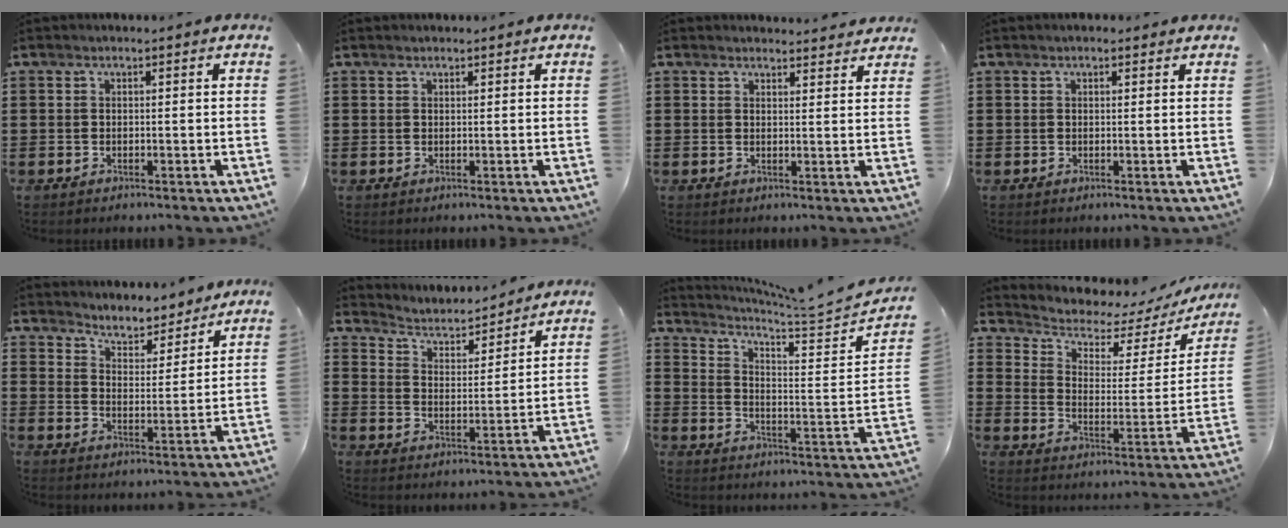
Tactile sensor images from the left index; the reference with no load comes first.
{"total": 0.7, "force": [0.6, 0.2, 0.1], "torque": [-0.003, 0.000, 0.013]}
{"total": 2.7, "force": [2.7, 0.3, 0.1], "torque": [-0.003, -0.013, 0.050]}
{"total": 0.9, "force": [0.6, 0.4, 0.4], "torque": [-0.009, 0.004, 0.012]}
{"total": 4.7, "force": [4.7, 0.6, 0.4], "torque": [-0.032, -0.032, 0.079]}
{"total": 3.1, "force": [3.0, 0.8, 0.4], "torque": [-0.028, -0.026, 0.042]}
{"total": 4.2, "force": [3.7, -0.4, 1.9], "torque": [-0.051, -0.051, 0.051]}
{"total": 4.4, "force": [3.6, 1.9, 1.8], "torque": [-0.058, -0.026, 0.056]}